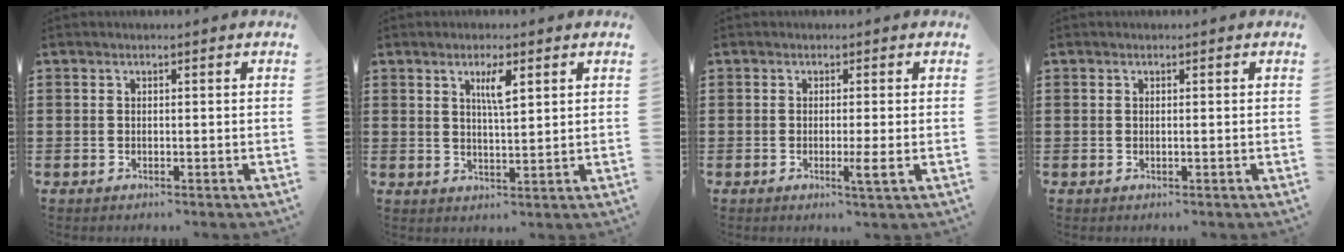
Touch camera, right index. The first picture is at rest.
{"total": 3.8, "force": [1.8, 0.8, 3.2], "torque": [-0.061, 0.003, 0.026]}
{"total": 2.7, "force": [-0.8, -0.3, 2.6], "torque": [-0.044, -0.011, -0.015]}
{"total": 0.0}